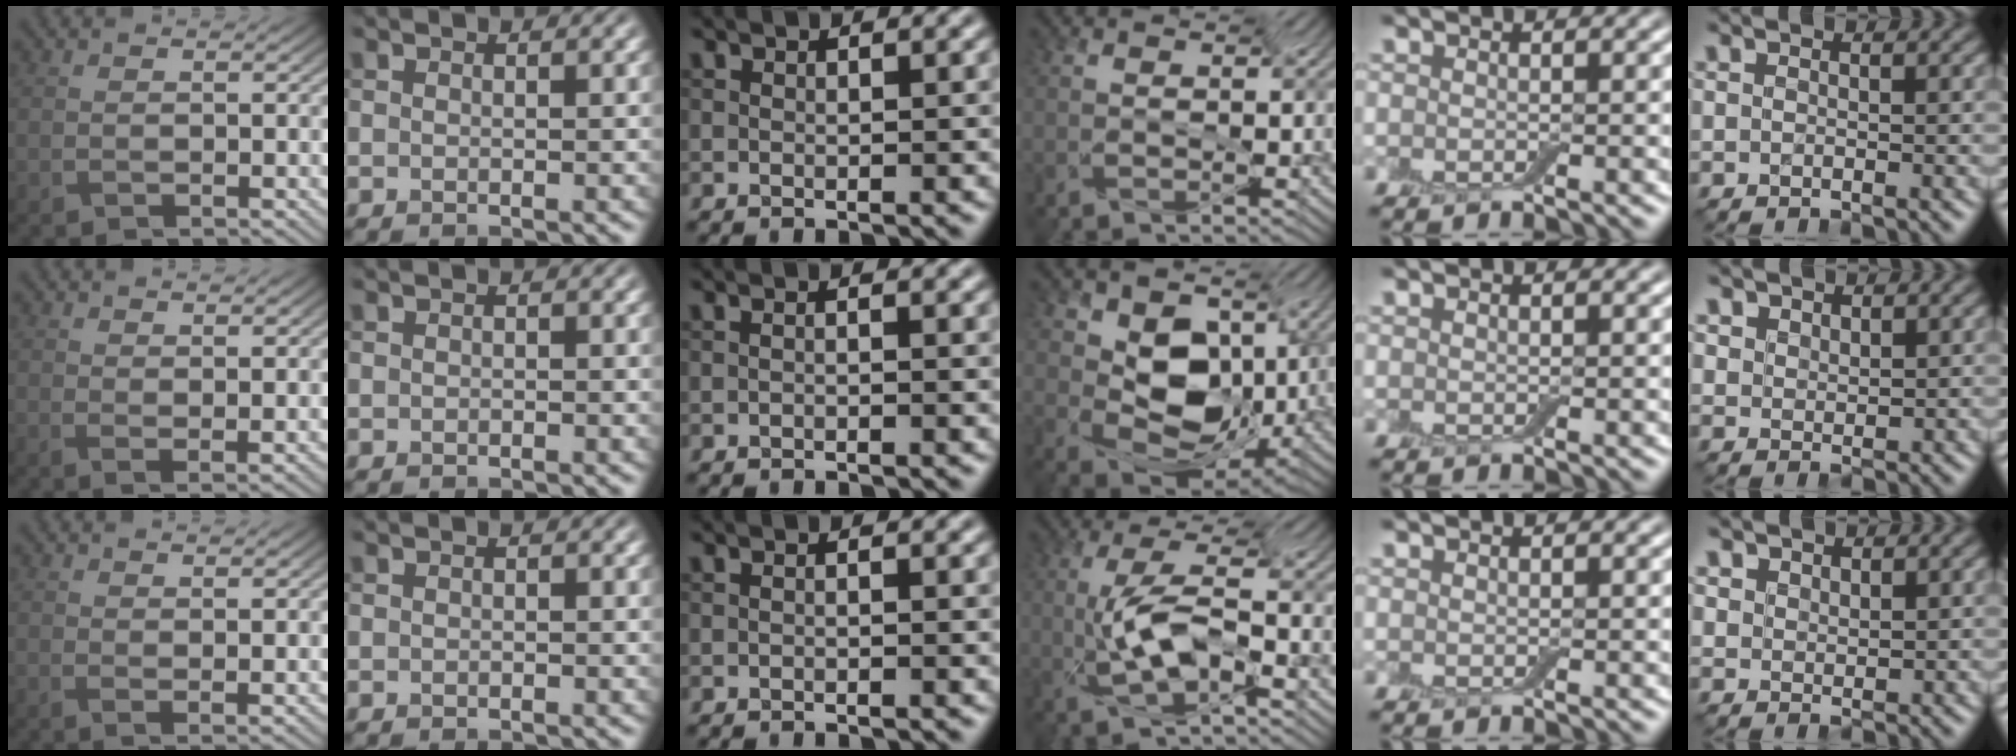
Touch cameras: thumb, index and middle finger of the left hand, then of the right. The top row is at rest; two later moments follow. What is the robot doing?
{"motion": "screw", "object": "jar lid"}